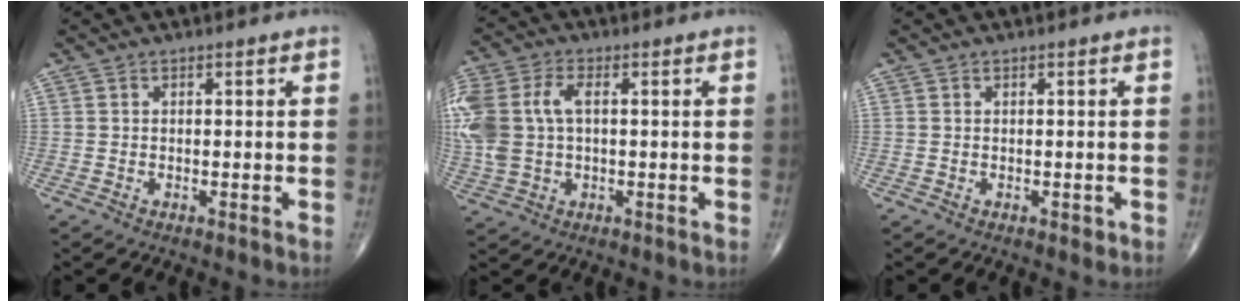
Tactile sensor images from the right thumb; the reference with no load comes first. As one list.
[{"total": 15.2, "force": [1.6, 9.8, 11.5], "torque": [-0.306, 0.014, 0.034]}, {"total": 0.7, "force": [-0.1, 0.5, 0.5], "torque": [-0.003, -0.001, -0.001]}]